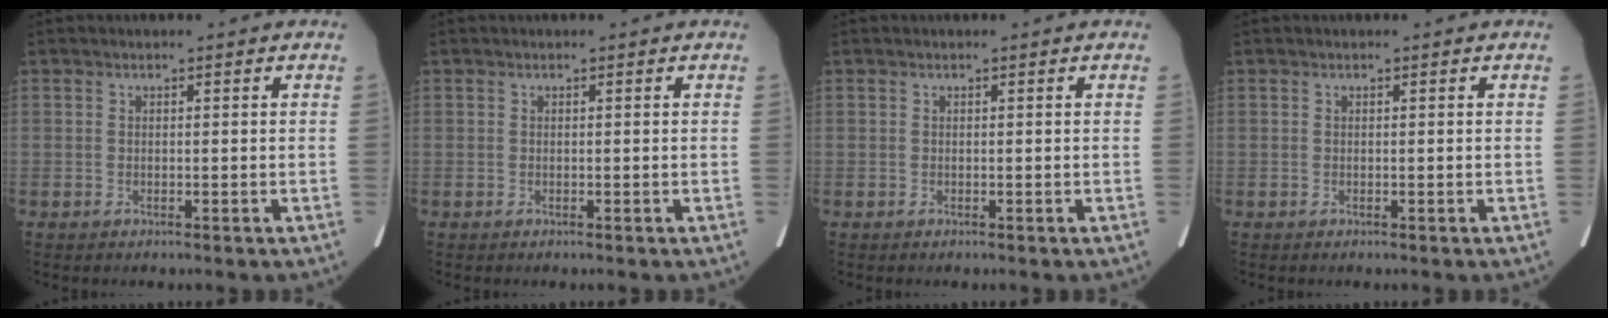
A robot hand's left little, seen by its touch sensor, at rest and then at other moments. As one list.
[{"total": 0.0}, {"total": 0.0}, {"total": 0.0}]